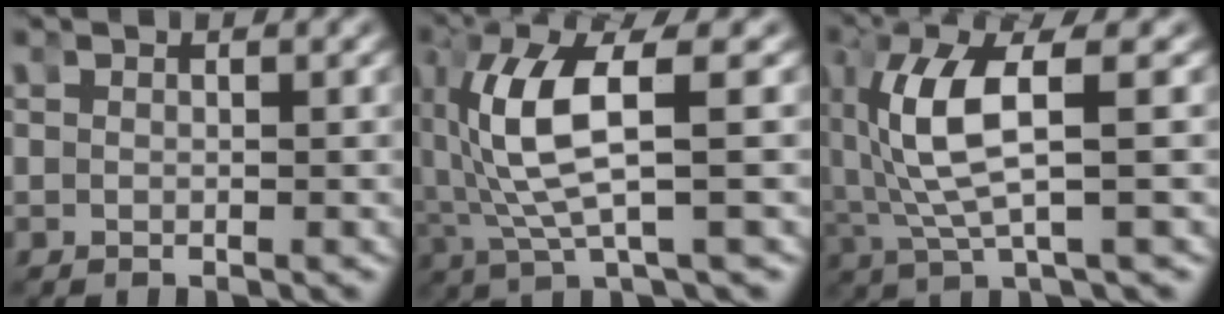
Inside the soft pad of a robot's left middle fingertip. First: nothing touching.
{"total": 8.2, "force": [0.2, 3.0, 7.6], "torque": [-0.160, 0.001, 0.009]}
{"total": 7.2, "force": [0.2, 2.4, 6.8], "torque": [-0.148, 0.000, 0.011]}